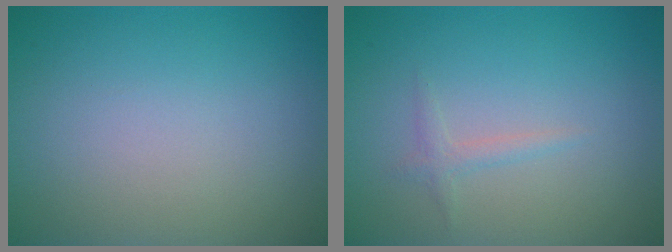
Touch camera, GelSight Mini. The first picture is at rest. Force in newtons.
{"total": 1.0, "press": 1.0, "slide": 0.0}